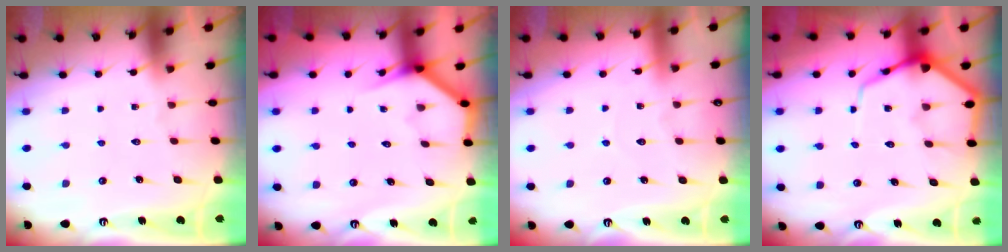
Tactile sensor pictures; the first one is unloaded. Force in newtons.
{"total": 3.7, "press": 3.7, "slide": 0.3}
{"total": 2.6, "press": 2.6, "slide": 0.2}
{"total": 8.2, "press": 8.2, "slide": 0.9}